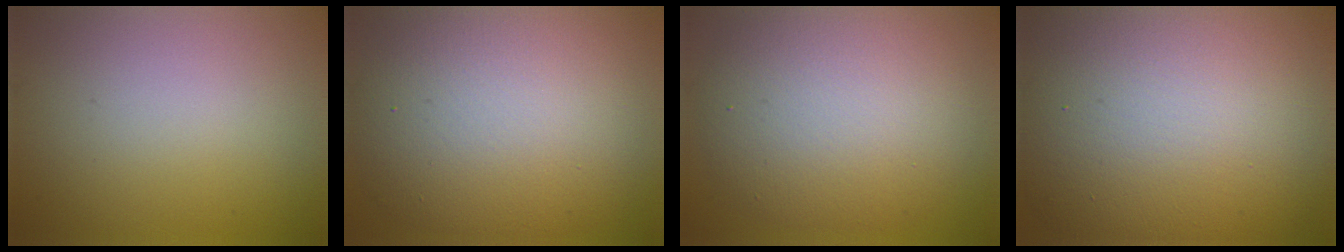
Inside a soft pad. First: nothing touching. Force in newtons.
{"total": 12.5, "press": 12.4, "slide": 1.2}
{"total": 8.7, "press": 8.7, "slide": 0.4}
{"total": 19.4, "press": 19.4, "slide": 0.6}